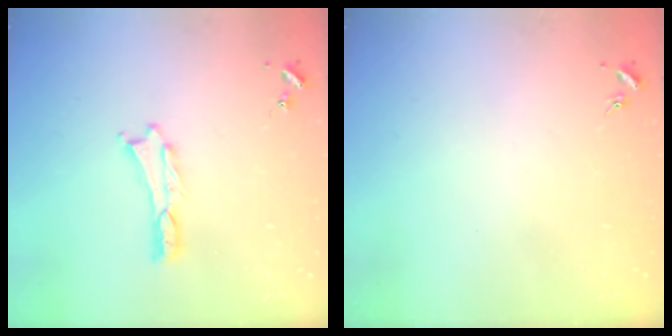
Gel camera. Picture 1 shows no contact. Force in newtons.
{"total": 0.0}